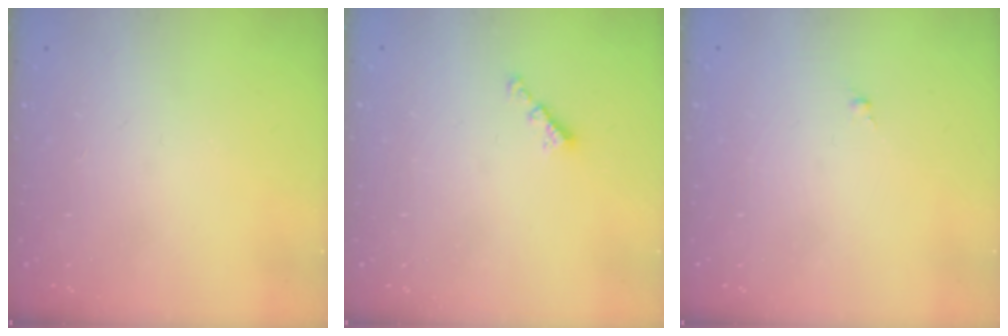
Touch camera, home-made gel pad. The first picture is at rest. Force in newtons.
{"total": 2.5, "press": 2.5, "slide": 0.4}
{"total": 0.0}